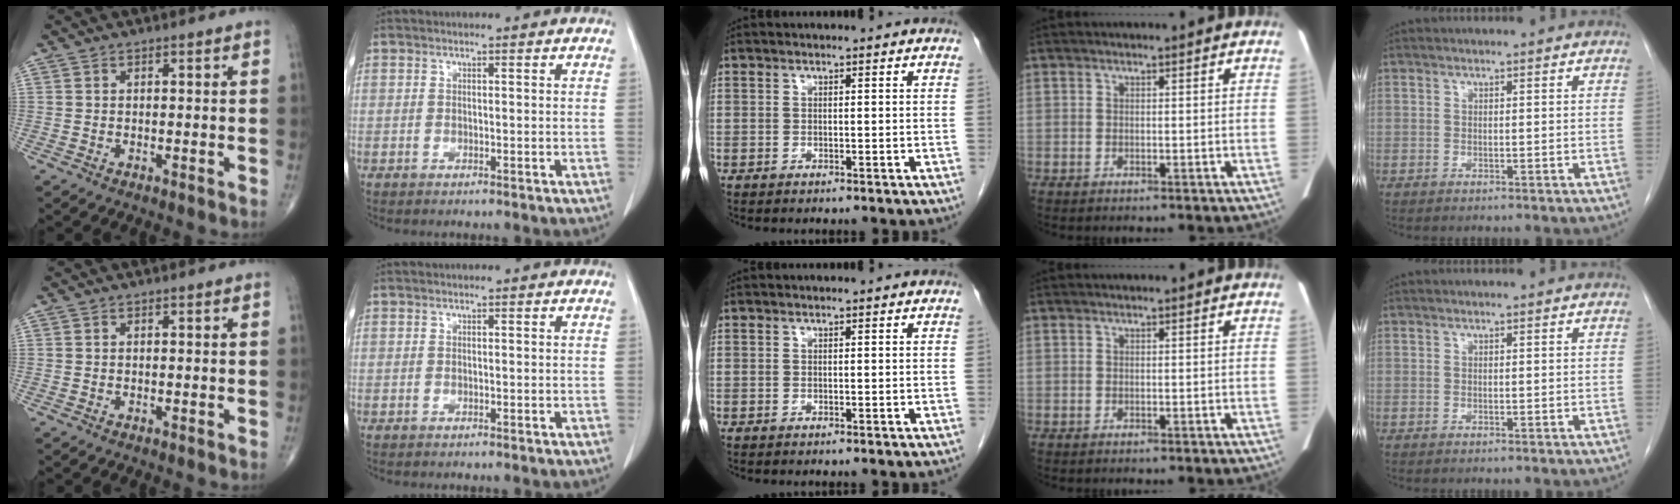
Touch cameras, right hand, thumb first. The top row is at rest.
{}